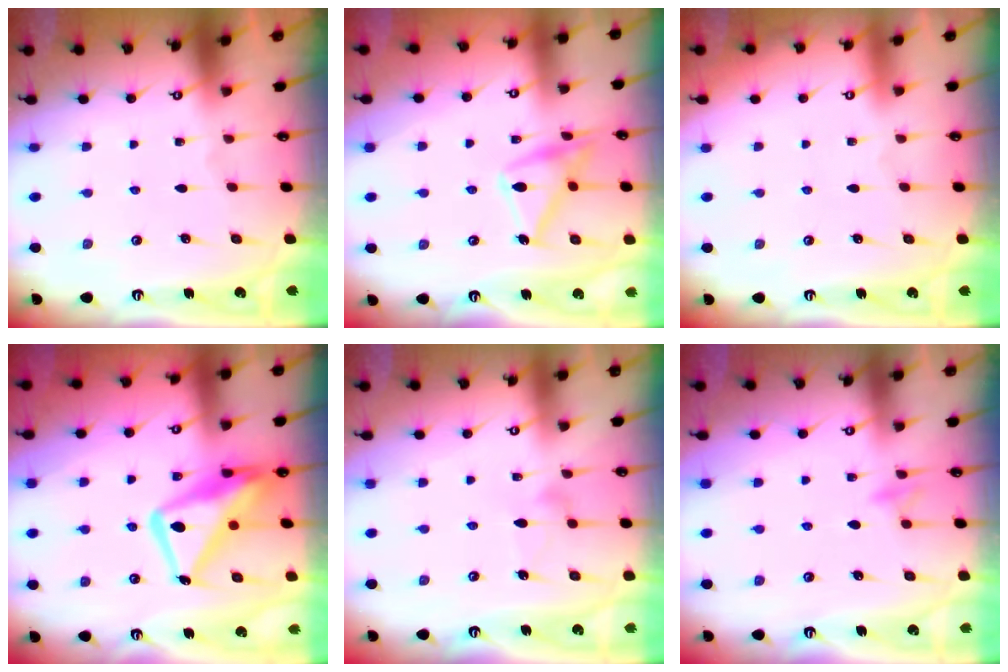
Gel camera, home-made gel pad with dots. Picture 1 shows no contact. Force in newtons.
{"total": 16.5, "press": 16.5, "slide": 1.1}
{"total": 3.9, "press": 3.9, "slide": 0.1}
{"total": 17.2, "press": 17.1, "slide": 1.6}
{"total": 8.6, "press": 8.6, "slide": 0.4}
{"total": 7.6, "press": 7.5, "slide": 0.8}